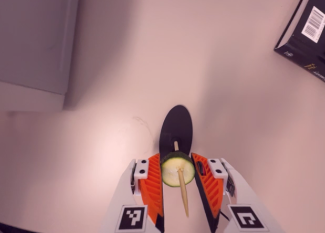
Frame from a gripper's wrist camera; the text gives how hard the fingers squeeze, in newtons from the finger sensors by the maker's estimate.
{"total": 8.8, "left": 8.9, "right": 8.8}